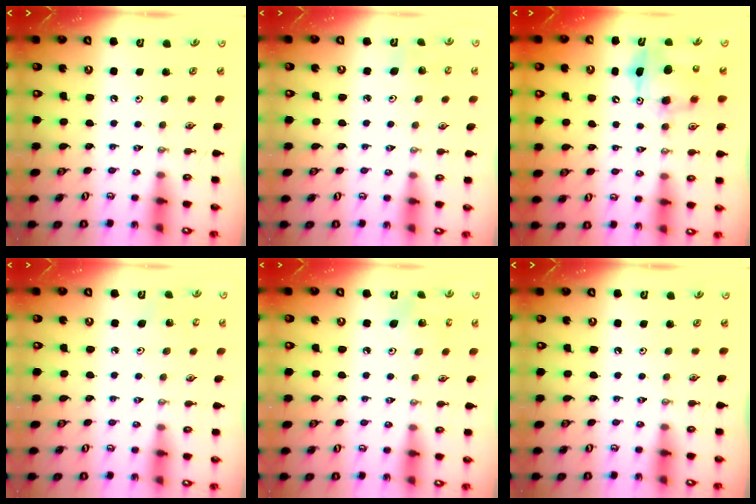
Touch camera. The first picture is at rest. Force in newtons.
{"total": 3.4, "press": 3.2, "slide": 0.9}
{"total": 8.7, "press": 8.6, "slide": 1.7}
{"total": 2.8, "press": 2.7, "slide": 0.5}
{"total": 4.6, "press": 4.6, "slide": 0.2}
{"total": 0.0}